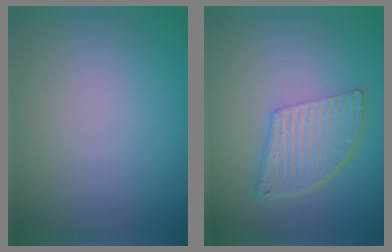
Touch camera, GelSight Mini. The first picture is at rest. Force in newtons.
{"total": 5.2, "press": 3.7, "slide": 3.6}